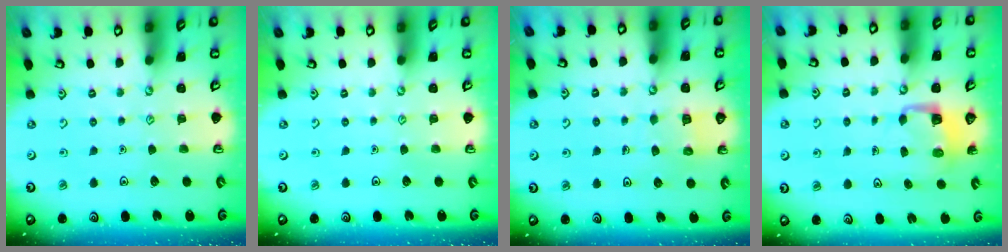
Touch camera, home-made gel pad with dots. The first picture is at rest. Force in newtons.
{"total": 0.0}
{"total": 5.3, "press": 5.3, "slide": 0.4}
{"total": 3.8, "press": 3.8, "slide": 0.2}